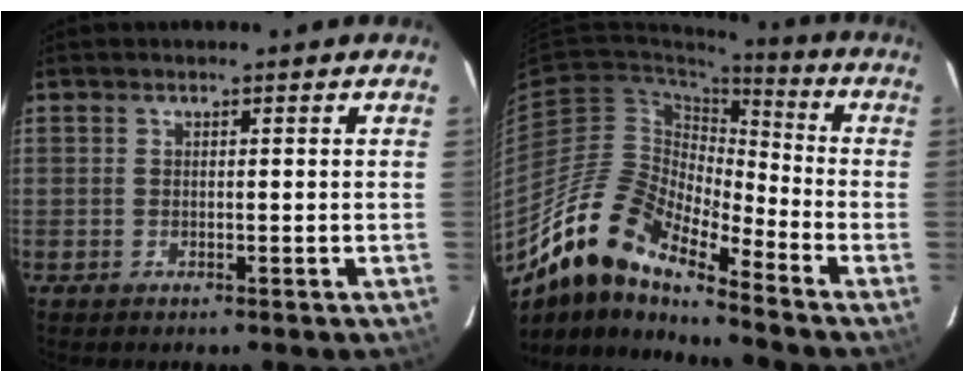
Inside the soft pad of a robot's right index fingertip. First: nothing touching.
{"total": 15.6, "force": [-12.6, 4.0, 8.2], "torque": [-0.138, -0.007, -0.253]}